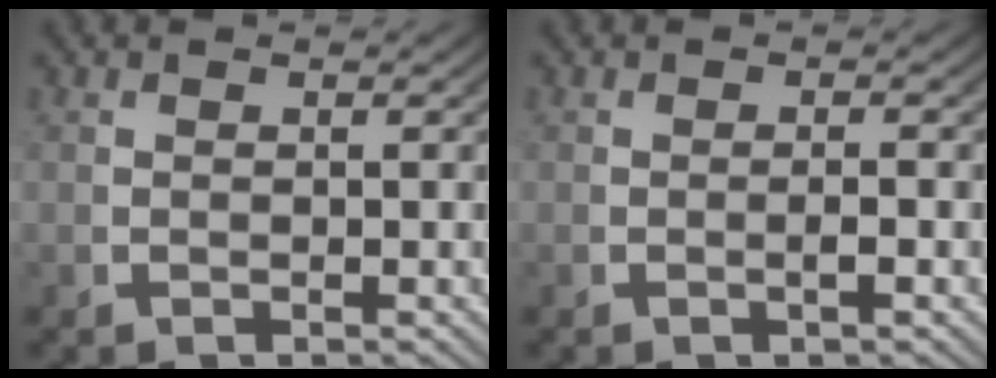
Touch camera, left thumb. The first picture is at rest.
{"total": 1.0, "force": [-0.2, 0.3, 1.0], "torque": [-0.017, 0.003, -0.006]}